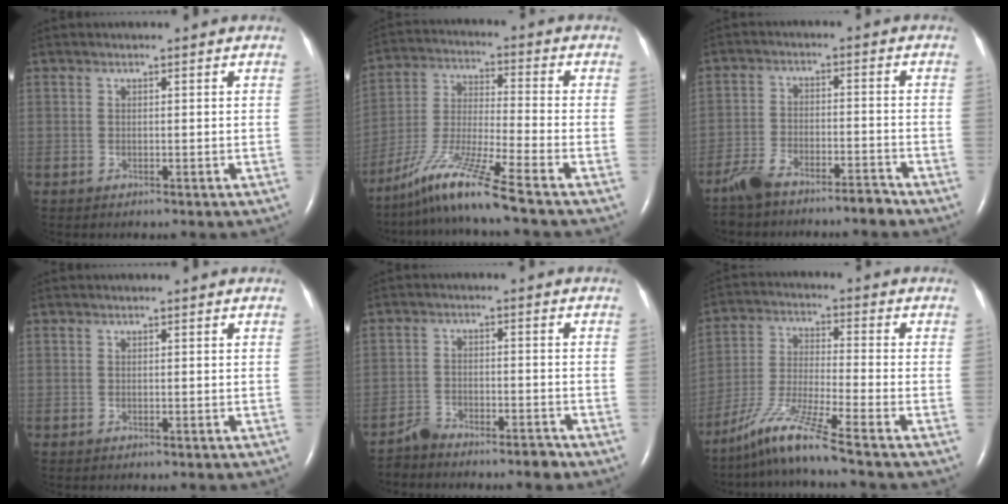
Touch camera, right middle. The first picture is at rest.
{"total": 11.5, "force": [-8.6, -1.7, 7.5], "torque": [-0.156, -0.028, -0.163]}
{"total": 6.4, "force": [-5.7, 1.2, 2.5], "torque": [-0.052, -0.002, -0.107]}
{"total": 0.0}
{"total": 4.2, "force": [-4.1, 0.7, 0.8], "torque": [-0.014, -0.001, -0.070]}
{"total": 9.3, "force": [-7.3, -1.7, 5.5], "torque": [-0.116, -0.028, -0.141]}